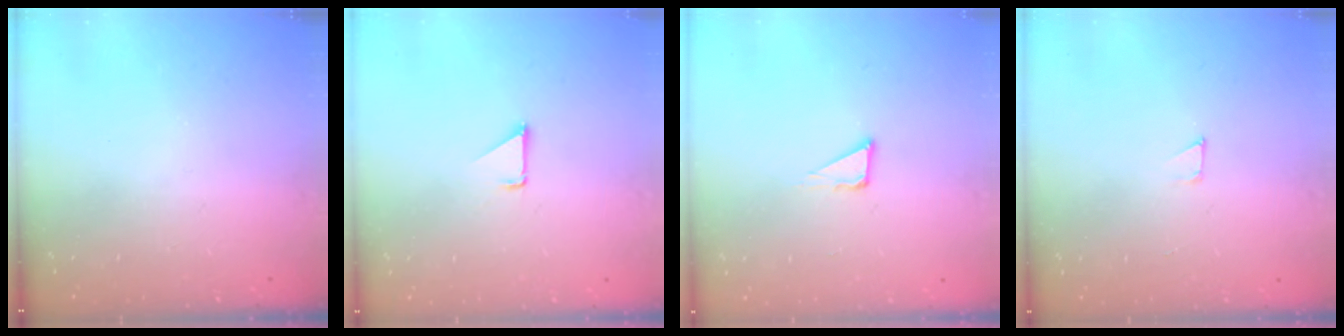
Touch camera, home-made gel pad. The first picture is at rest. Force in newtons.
{"total": 1.1, "press": 1.1, "slide": 0.1}
{"total": 3.8, "press": 3.7, "slide": 0.8}
{"total": 3.2, "press": 3.2, "slide": 0.2}